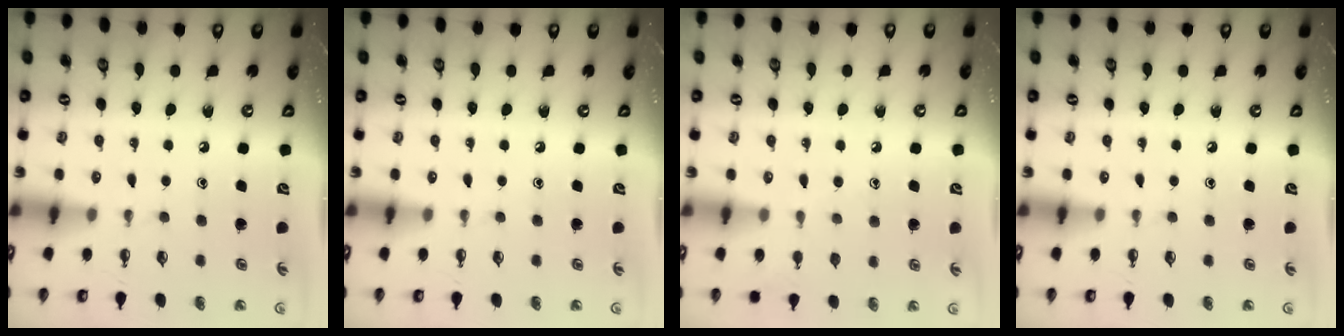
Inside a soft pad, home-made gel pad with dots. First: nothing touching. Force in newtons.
{"total": 0.0}
{"total": 5.9, "press": 5.9, "slide": 0.7}
{"total": 0.0}